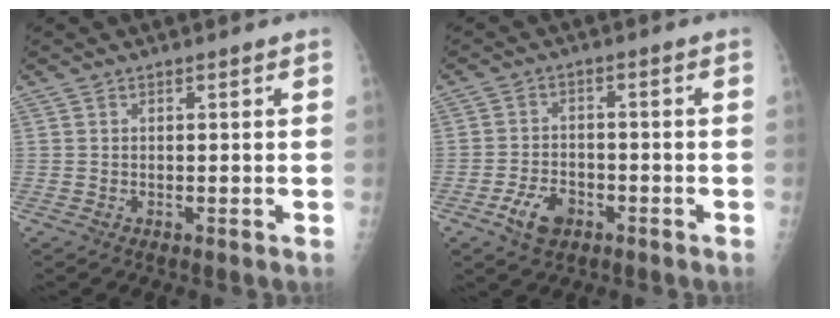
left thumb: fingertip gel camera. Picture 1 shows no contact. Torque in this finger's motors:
{"motor_torque": [-0.41, 0.67, 0.46, 0.19, 0.08]}